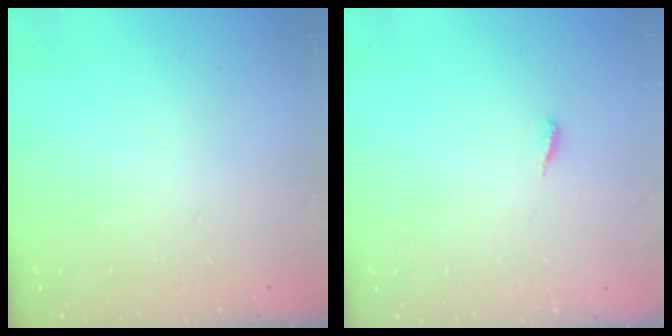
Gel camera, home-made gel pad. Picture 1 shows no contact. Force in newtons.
{"total": 3.0, "press": 3.0, "slide": 0.2}